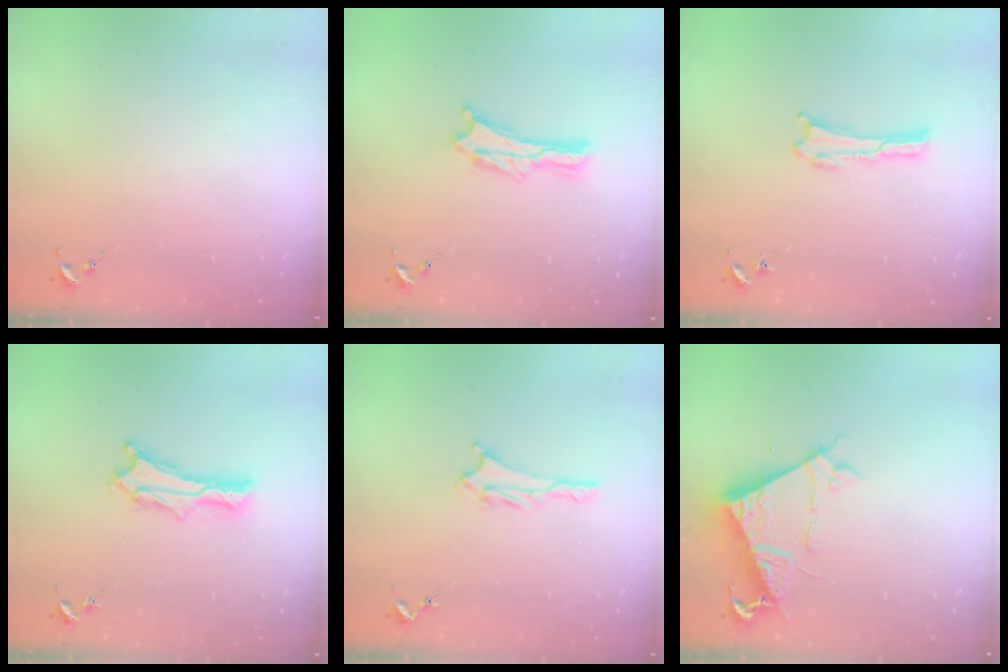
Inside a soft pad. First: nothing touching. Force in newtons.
{"total": 0.9, "press": 0.9, "slide": 0.2}
{"total": 0.0}
{"total": 2.7, "press": 2.7, "slide": 0.4}
{"total": 2.1, "press": 2.1, "slide": 0.3}
{"total": 7.6, "press": 7.5, "slide": 1.0}